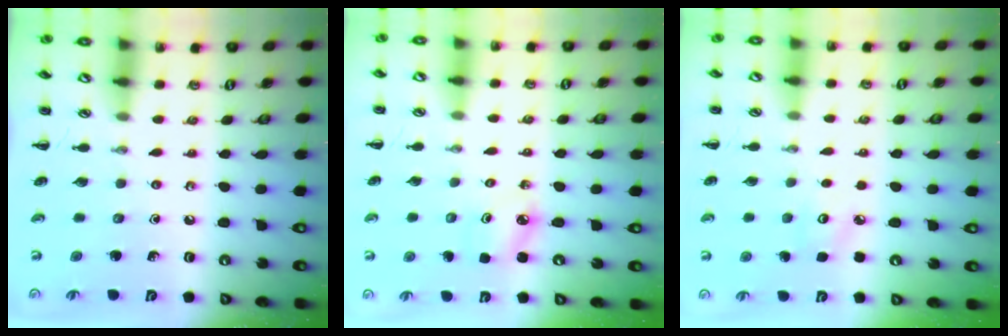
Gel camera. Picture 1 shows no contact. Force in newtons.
{"total": 2.8, "press": 2.7, "slide": 0.4}
{"total": 2.9, "press": 2.8, "slide": 0.7}